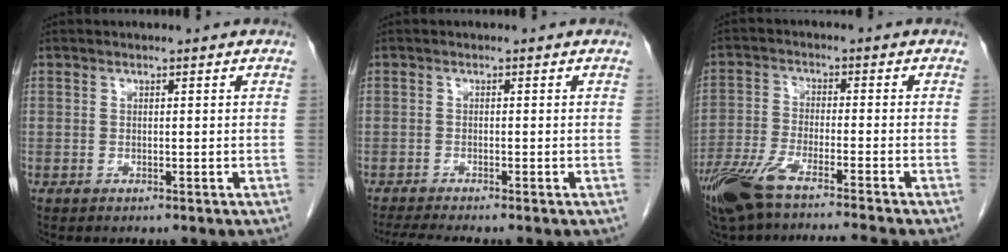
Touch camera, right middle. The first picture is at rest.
{"total": 4.0, "force": [-3.4, -0.7, 1.9], "torque": [-0.038, -0.017, -0.061]}
{"total": 13.5, "force": [-11.0, 0.0, 7.9], "torque": [-0.148, -0.028, -0.188]}